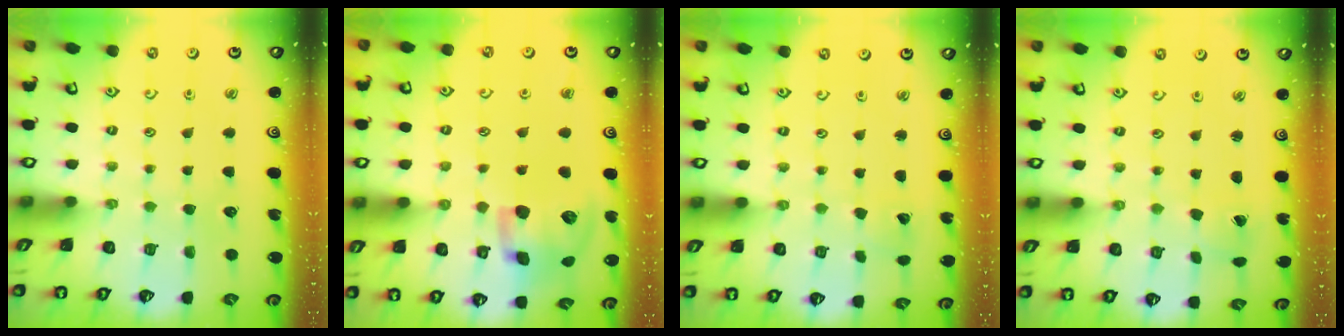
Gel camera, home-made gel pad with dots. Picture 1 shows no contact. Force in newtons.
{"total": 16.7, "press": 16.6, "slide": 2.4}
{"total": 2.7, "press": 2.7, "slide": 0.2}
{"total": 1.1, "press": 1.1, "slide": 0.0}